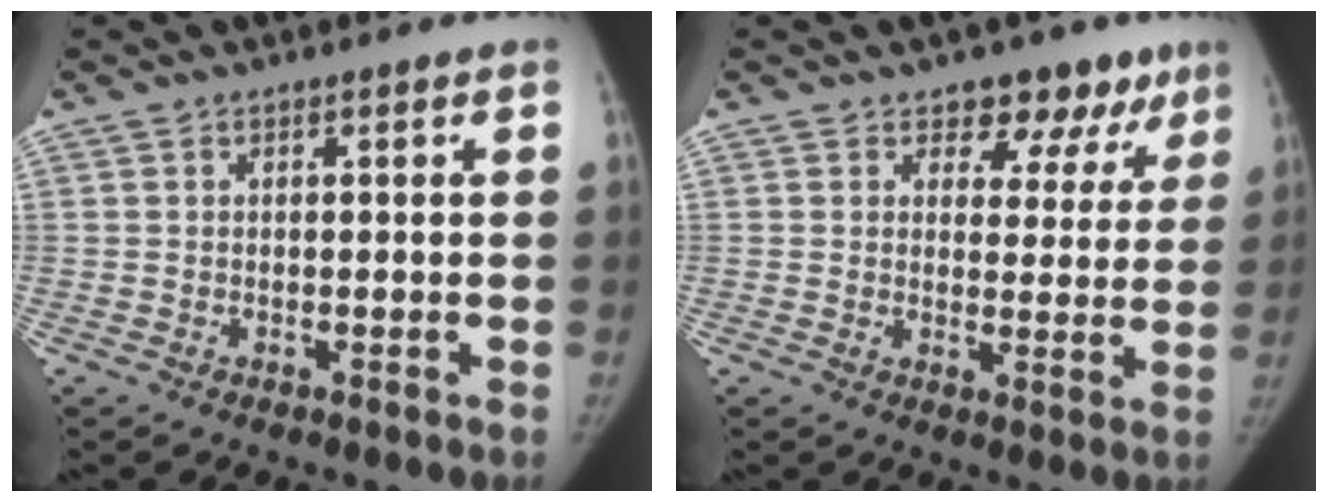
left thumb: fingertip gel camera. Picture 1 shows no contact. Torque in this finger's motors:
{"motor_torque": [0.01, 0.02, 0.23, -0.08, 0.05]}